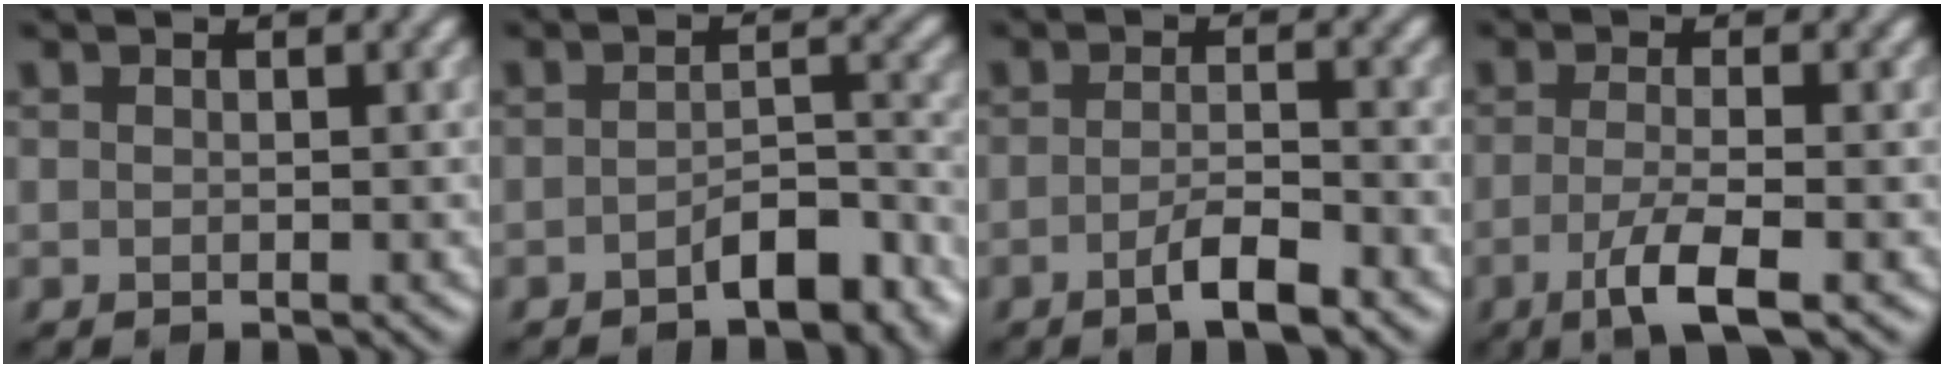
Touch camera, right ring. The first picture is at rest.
{"total": 4.4, "force": [-2.9, 1.7, 2.9], "torque": [-0.039, 0.009, -0.045]}
{"total": 3.2, "force": [-1.8, 0.7, 2.6], "torque": [-0.044, 0.005, -0.037]}
{"total": 4.1, "force": [-1.7, 0.9, 3.6], "torque": [-0.066, -0.003, -0.040]}